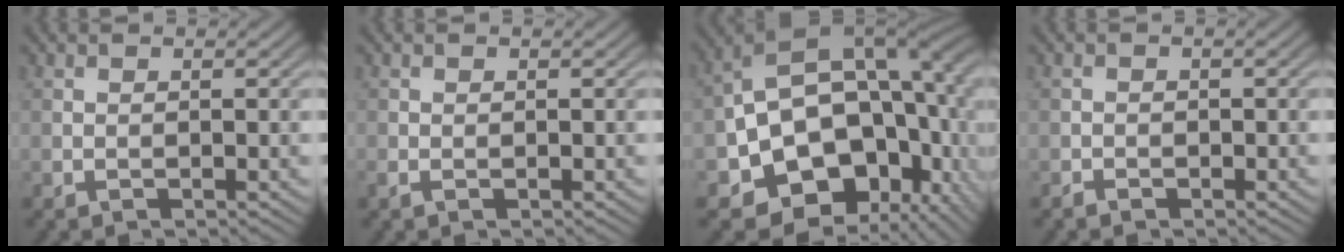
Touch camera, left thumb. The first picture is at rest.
{"total": 0.8, "force": [-0.3, 0.5, 0.6], "torque": [-0.016, 0.000, -0.006]}
{"total": 20.9, "force": [-3.2, 14.8, 14.5], "torque": [-0.208, -0.048, -0.023]}
{"total": 1.2, "force": [-0.9, 0.8, 0.2], "torque": [-0.002, -0.002, -0.019]}